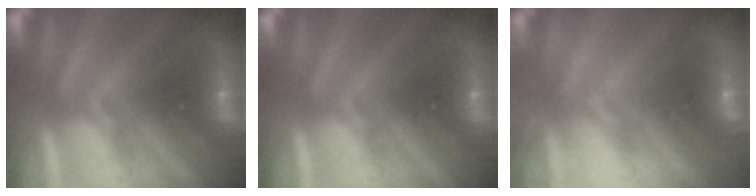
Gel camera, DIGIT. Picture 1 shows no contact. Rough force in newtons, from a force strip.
{"total": 0.0}
{"total": 2.0}